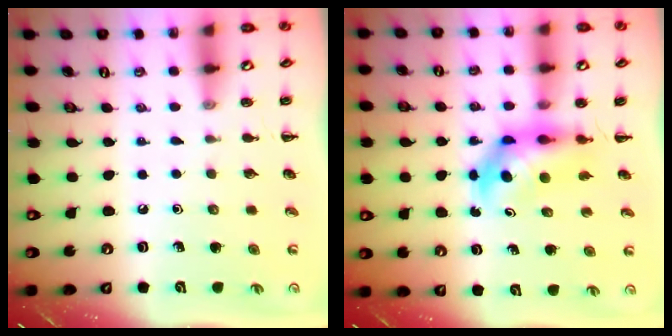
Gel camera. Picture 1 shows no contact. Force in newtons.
{"total": 5.4, "press": 5.3, "slide": 0.9}